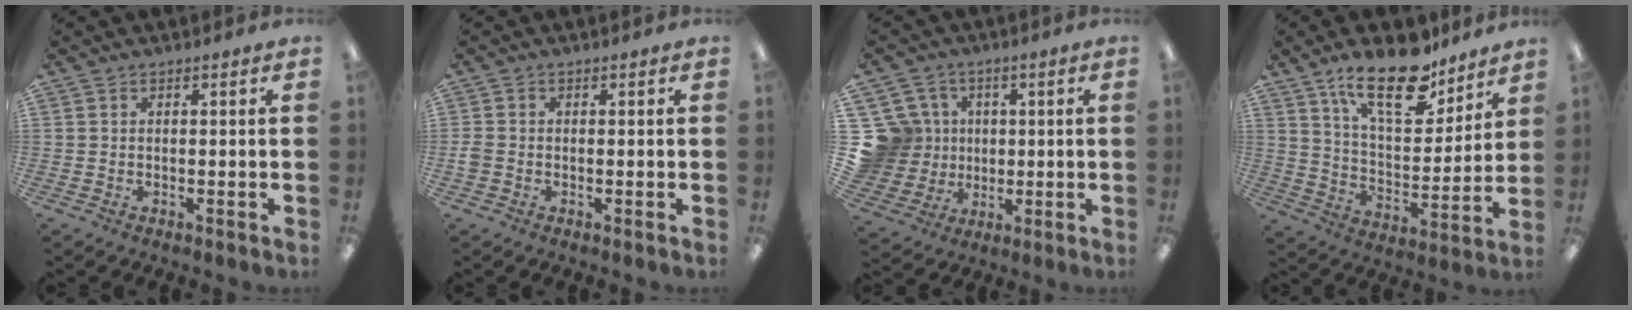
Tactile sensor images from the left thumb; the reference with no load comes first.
{"total": 1.7, "force": [-0.4, 1.4, 0.7], "torque": [-0.012, 0.002, -0.008]}
{"total": 15.5, "force": [2.3, 14.4, 5.3], "torque": [-0.146, 0.003, 0.061]}
{"total": 19.3, "force": [13.6, 7.9, 11.3], "torque": [-0.186, -0.074, 0.231]}